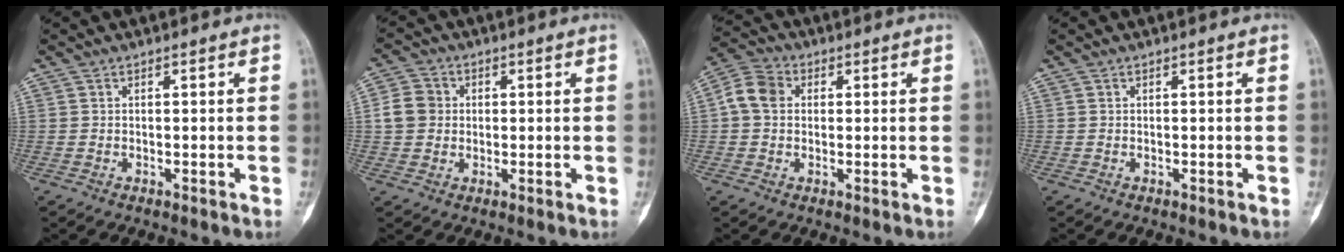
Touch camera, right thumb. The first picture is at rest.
{"total": 5.6, "force": [0.4, 5.0, 2.5], "torque": [-0.033, 0.009, 0.001]}
{"total": 6.5, "force": [0.8, 5.2, 3.8], "torque": [-0.072, 0.019, 0.009]}
{"total": 0.0}